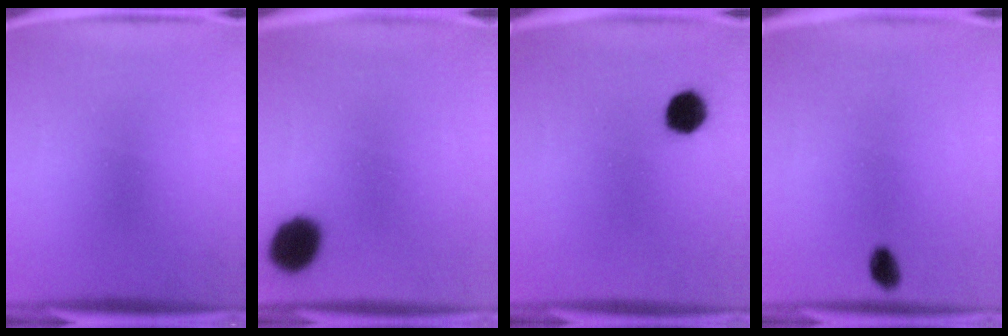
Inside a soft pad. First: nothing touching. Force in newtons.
{"total": 11.0}
{"total": 6.2}
{"total": 2.7}